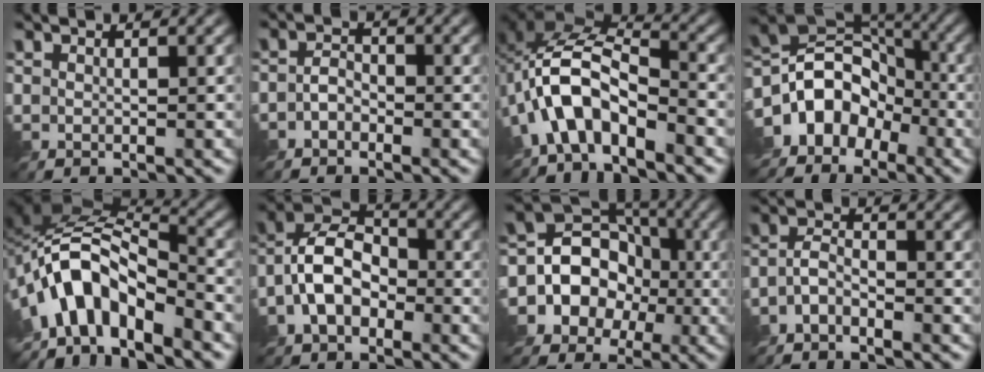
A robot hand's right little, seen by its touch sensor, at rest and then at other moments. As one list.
[{"total": 1.7, "force": [-1.1, 1.0, 0.9], "torque": [-0.018, 0.007, -0.026]}, {"total": 7.9, "force": [-3.9, 3.8, 5.8], "torque": [-0.111, 0.010, -0.086]}, {"total": 9.5, "force": [-5.4, 6.6, 4.3], "torque": [-0.077, 0.028, -0.101]}, {"total": 10.3, "force": [-5.4, 5.0, 7.3], "torque": [-0.122, 0.011, -0.101]}, {"total": 5.7, "force": [-2.0, 3.7, 3.9], "torque": [-0.076, 0.017, -0.045]}, {"total": 12.1, "force": [-3.5, 10.6, 4.5], "torque": [-0.086, 0.015, -0.075]}, {"total": 2.3, "force": [-1.8, 0.8, 1.3], "torque": [-0.032, 0.004, -0.046]}]